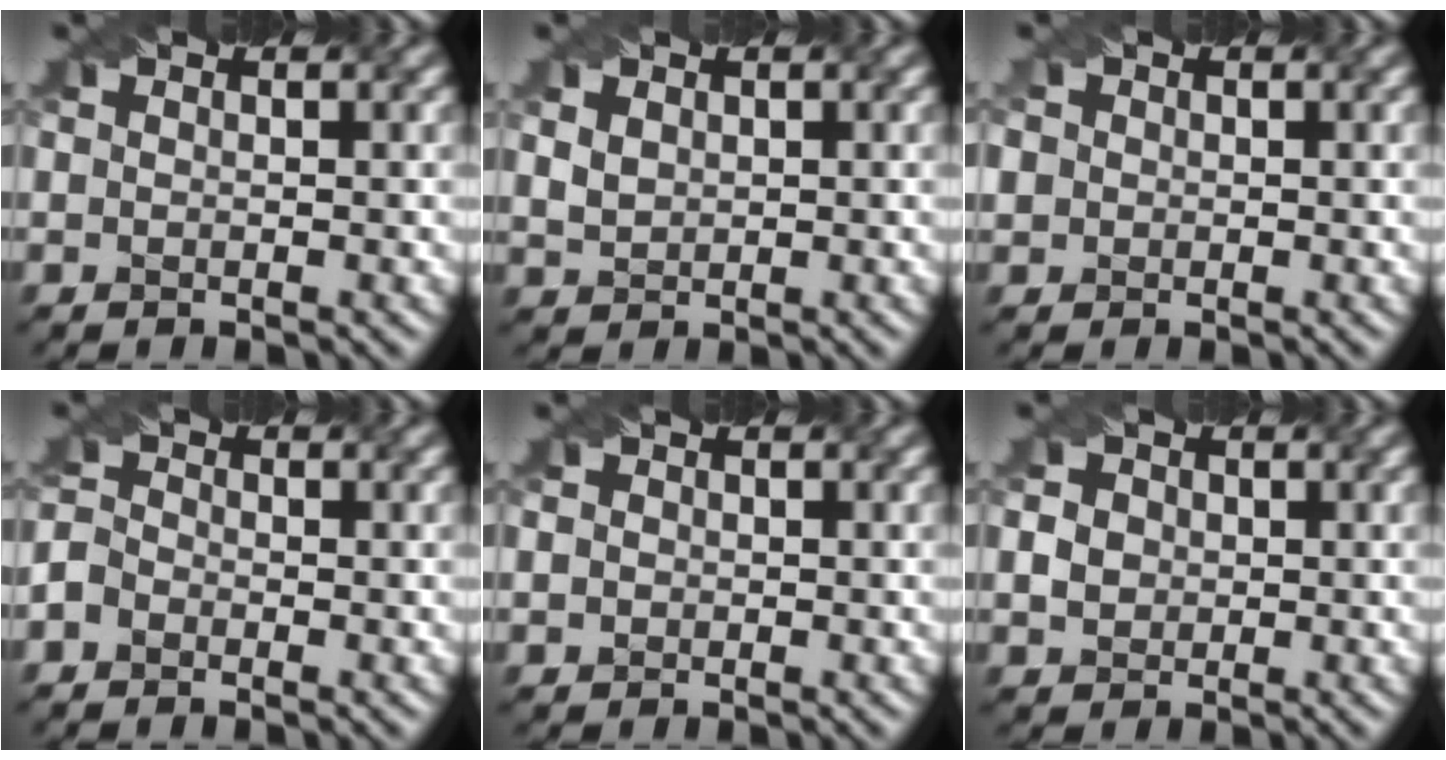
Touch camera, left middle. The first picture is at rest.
{"total": 1.9, "force": [1.0, 1.4, 0.9], "torque": [-0.029, 0.007, 0.027]}
{"total": 3.3, "force": [1.2, 2.8, 1.2], "torque": [-0.030, 0.021, 0.009]}
{"total": 1.8, "force": [-1.3, 1.2, 0.6], "torque": [-0.013, 0.010, -0.022]}
{"total": 2.4, "force": [0.9, 2.0, 1.0], "torque": [-0.010, 0.019, 0.001]}
{"total": 3.2, "force": [0.6, 2.8, 1.3], "torque": [-0.023, 0.018, 0.008]}